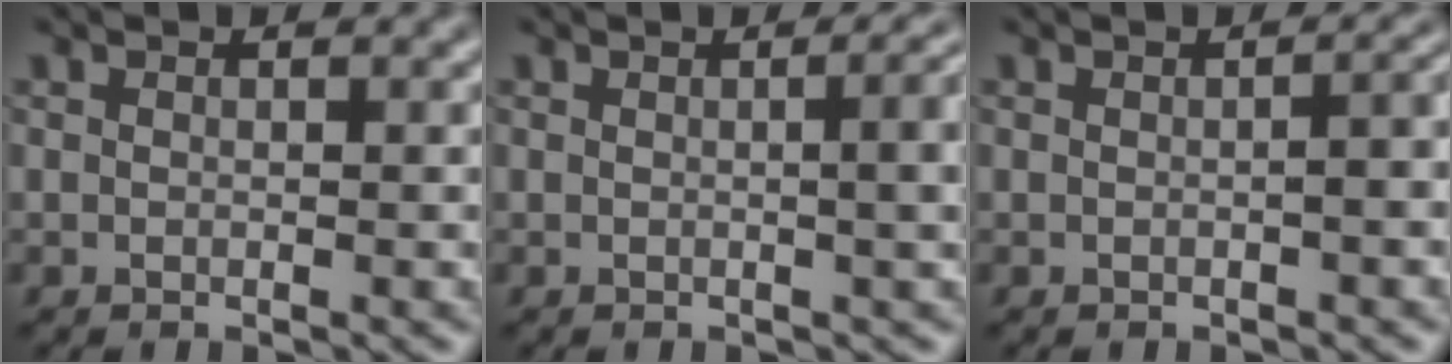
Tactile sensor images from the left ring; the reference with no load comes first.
{"total": 5.2, "force": [0.3, 2.1, 4.7], "torque": [-0.030, 0.013, 0.003]}
{"total": 2.4, "force": [-0.1, 0.8, 2.3], "torque": [-0.018, 0.007, 0.002]}